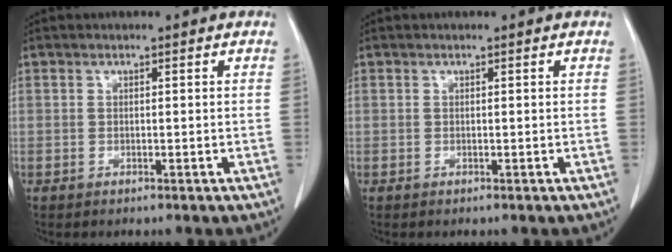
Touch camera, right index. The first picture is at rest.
{"total": 0.0}